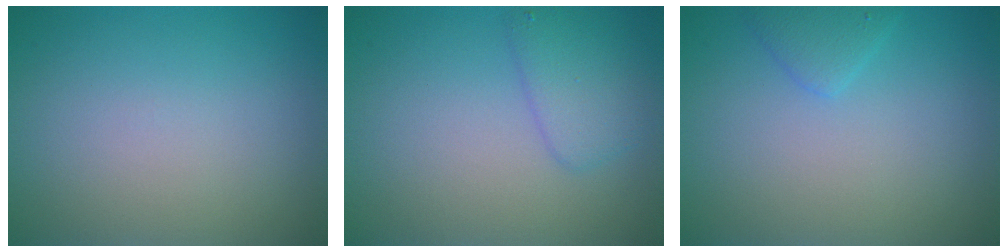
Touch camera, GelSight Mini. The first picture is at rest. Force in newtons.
{"total": 2.6, "press": 2.5, "slide": 0.2}
{"total": 1.5, "press": 1.5, "slide": 0.1}